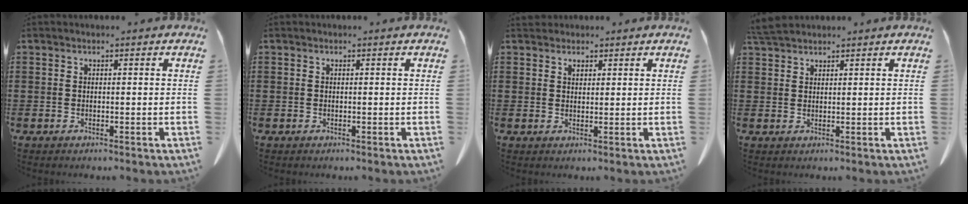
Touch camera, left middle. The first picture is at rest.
{"total": 0.0}
{"total": 1.6, "force": [1.4, 0.7, 0.3], "torque": [0.000, -0.004, 0.027]}
{"total": 3.1, "force": [2.8, 0.6, 1.2], "torque": [-0.033, -0.002, 0.056]}